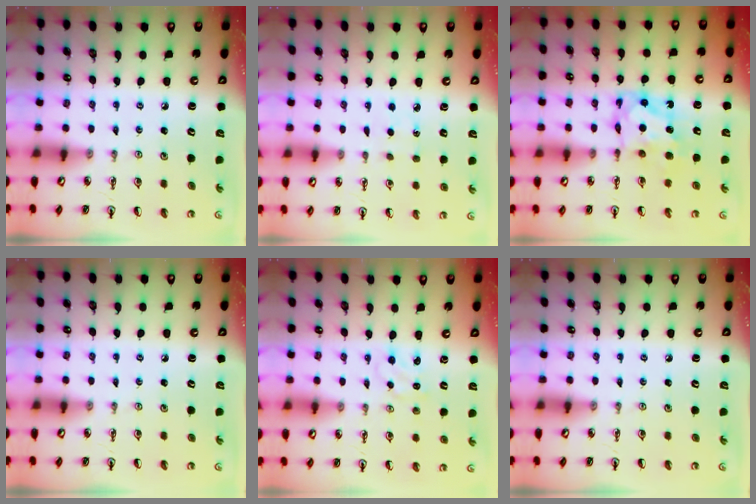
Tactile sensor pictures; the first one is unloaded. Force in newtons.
{"total": 1.4, "press": 1.4, "slide": 0.2}
{"total": 6.6, "press": 6.6, "slide": 0.3}
{"total": 0.0}
{"total": 1.5, "press": 1.5, "slide": 0.2}
{"total": 0.0}